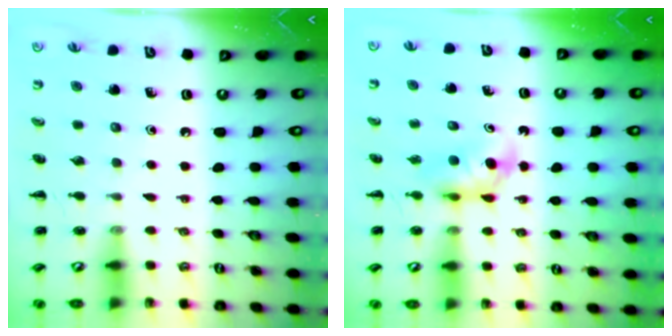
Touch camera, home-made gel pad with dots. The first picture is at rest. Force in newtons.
{"total": 4.1, "press": 4.0, "slide": 0.9}